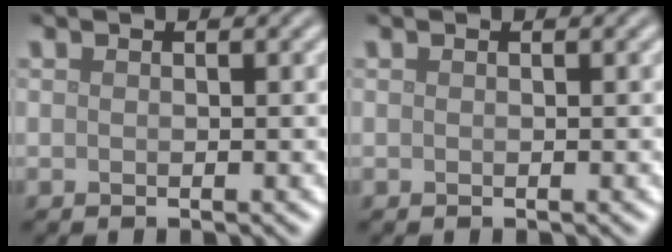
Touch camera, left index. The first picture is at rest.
{"total": 0.0}